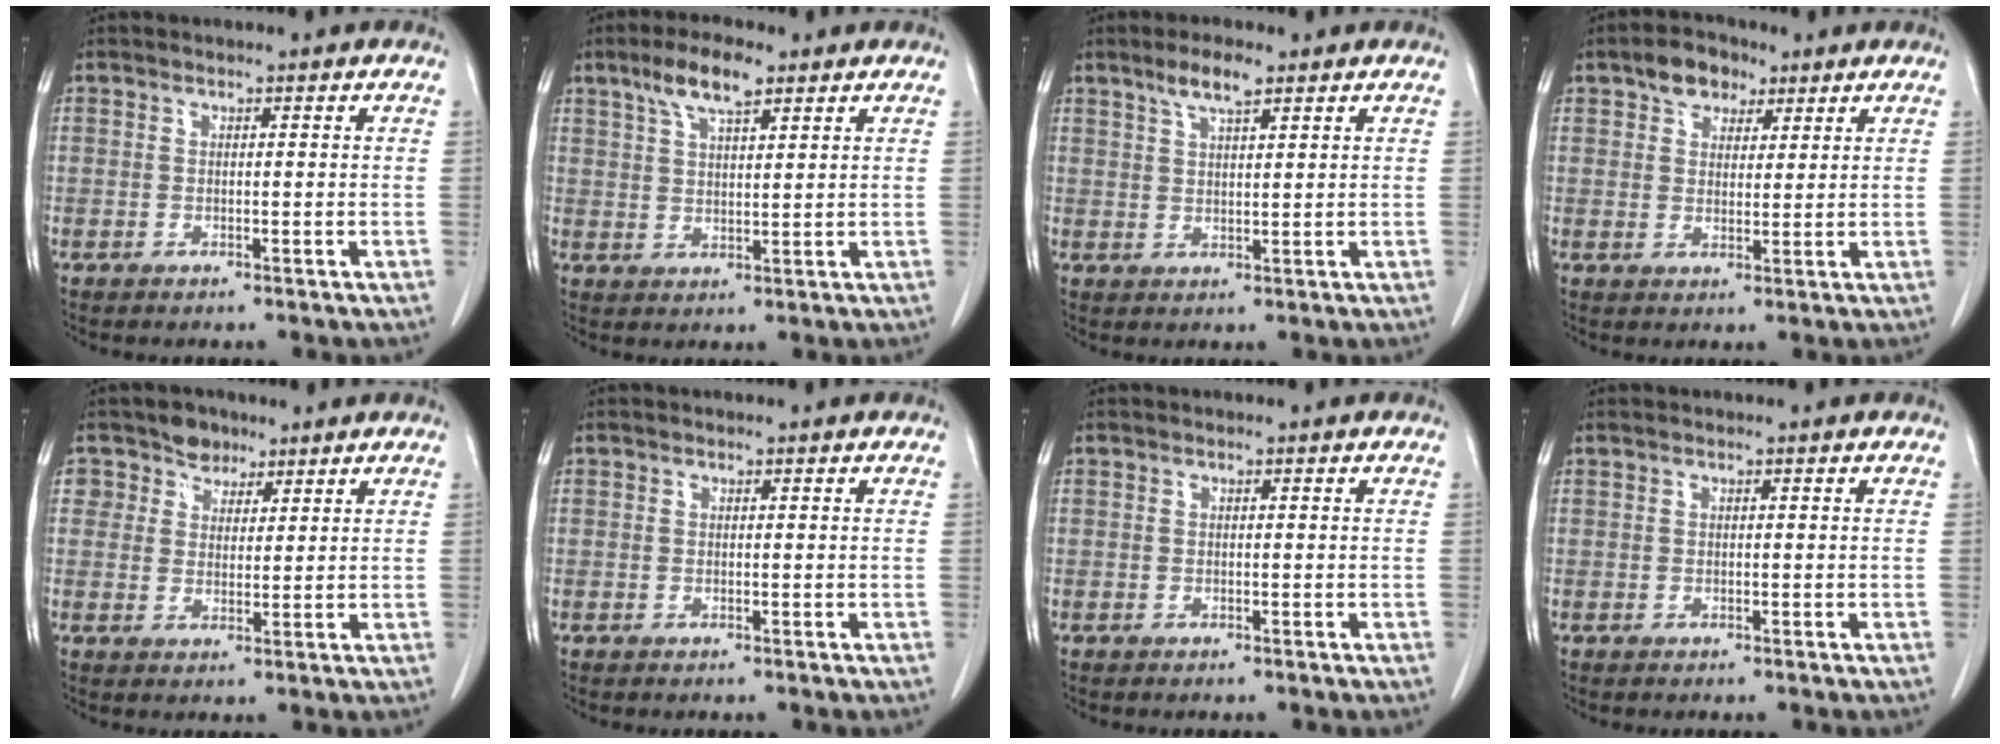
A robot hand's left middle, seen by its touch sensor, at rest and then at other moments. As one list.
[{"total": 6.6, "force": [4.3, 1.7, 4.8], "torque": [-0.098, 0.012, 0.079]}, {"total": 4.3, "force": [2.9, 0.8, 3.0], "torque": [-0.063, 0.005, 0.055]}, {"total": 5.2, "force": [3.2, 3.4, 2.4], "torque": [-0.040, 0.017, 0.055]}, {"total": 4.3, "force": [2.9, 3.2, 0.1], "torque": [0.006, 0.000, 0.048]}, {"total": 0.0}, {"total": 0.0}, {"total": 0.0}]